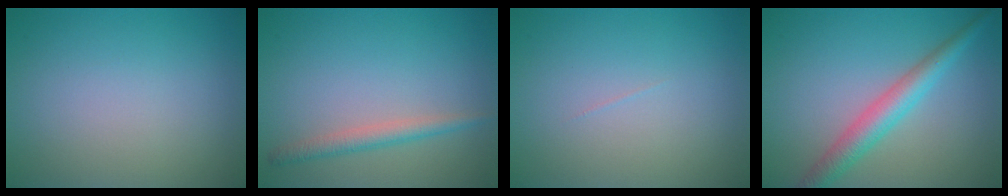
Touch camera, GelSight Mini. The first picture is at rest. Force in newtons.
{"total": 2.0, "press": 2.0, "slide": 0.1}
{"total": 0.0}
{"total": 3.8, "press": 3.8, "slide": 0.0}